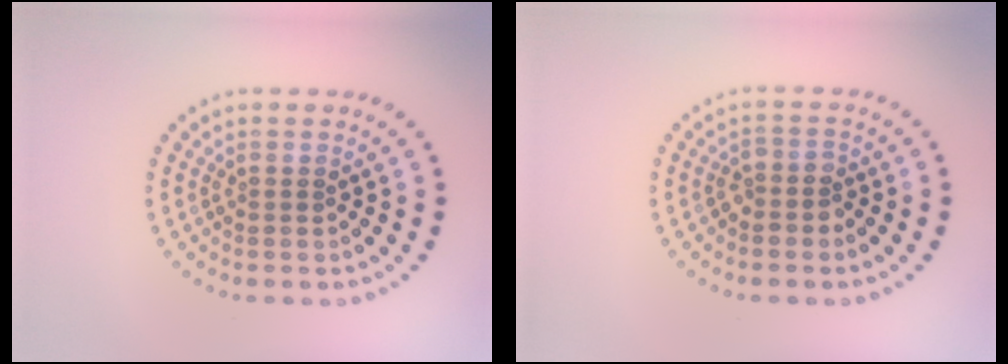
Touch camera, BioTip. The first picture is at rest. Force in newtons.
{"total": 1.7, "press": 1.4, "slide": 0.9}